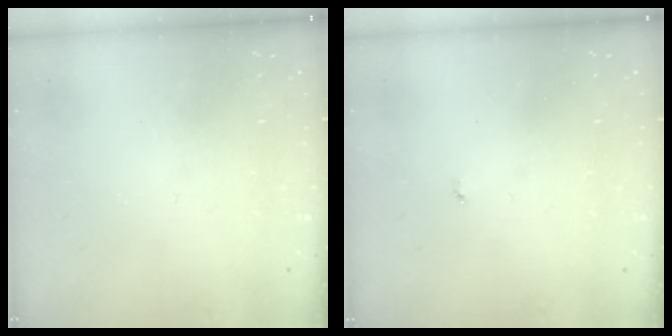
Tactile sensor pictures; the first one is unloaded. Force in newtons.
{"total": 2.9, "press": 2.9, "slide": 0.3}